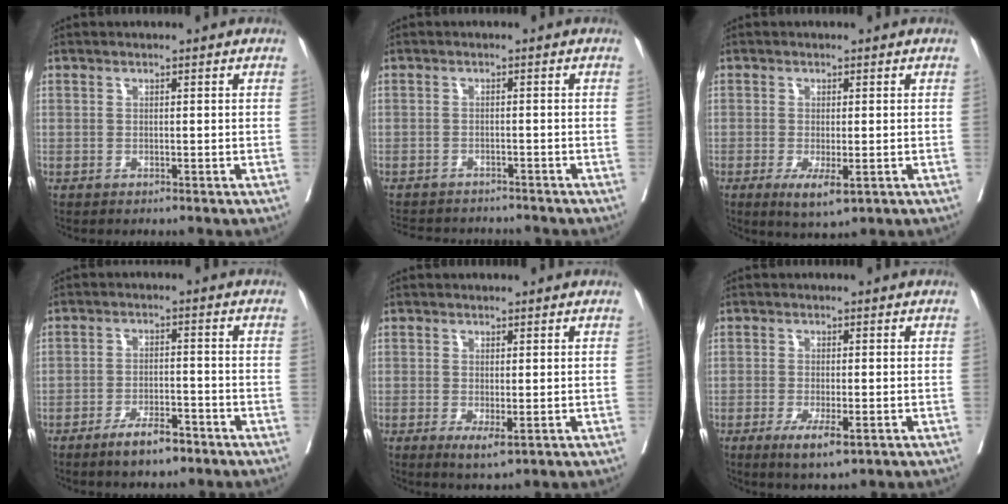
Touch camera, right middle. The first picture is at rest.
{"total": 9.1, "force": [-8.6, 2.4, 2.1], "torque": [-0.038, 0.002, -0.112]}
{"total": 4.5, "force": [-1.8, 1.2, 3.9], "torque": [-0.064, -0.011, -0.021]}
{"total": 5.3, "force": [-3.8, 1.5, 3.3], "torque": [-0.060, 0.000, -0.062]}
{"total": 2.8, "force": [-0.9, 0.9, 2.6], "torque": [-0.040, -0.008, -0.006]}
{"total": 4.7, "force": [-2.3, 1.1, 3.9], "torque": [-0.067, -0.009, -0.033]}